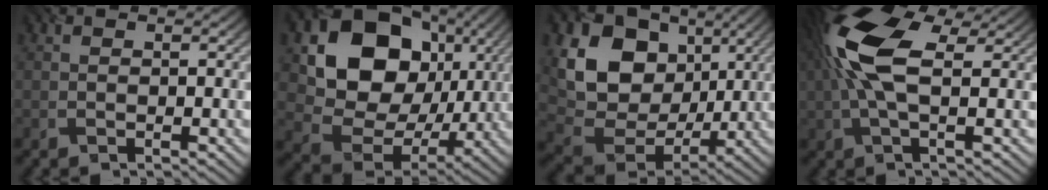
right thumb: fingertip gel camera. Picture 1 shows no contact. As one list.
[{"total": 16.2, "force": [4.6, 12.8, 8.8], "torque": [-0.172, -0.004, 0.092]}, {"total": 15.8, "force": [4.8, 12.3, 8.7], "torque": [-0.202, 0.018, 0.099]}, {"total": 11.8, "force": [2.7, 5.2, 10.2], "torque": [-0.242, 0.018, 0.044]}]